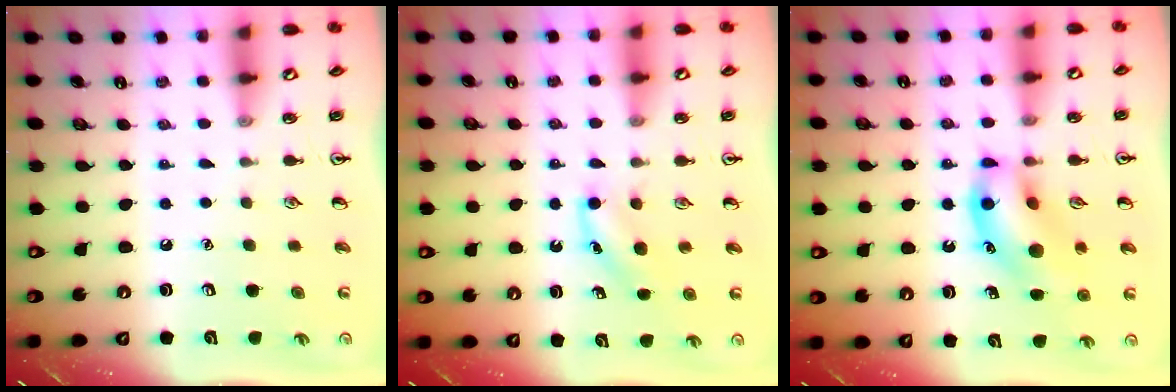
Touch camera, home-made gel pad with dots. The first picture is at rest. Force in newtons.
{"total": 3.7, "press": 3.5, "slide": 1.2}
{"total": 14.9, "press": 14.6, "slide": 3.0}